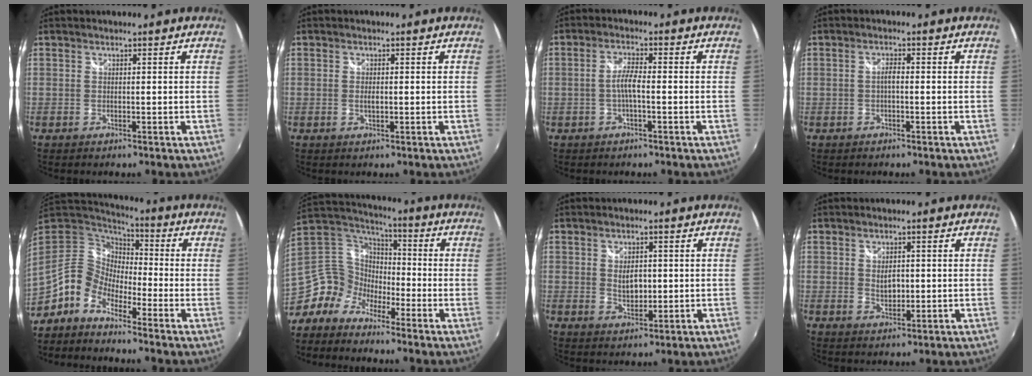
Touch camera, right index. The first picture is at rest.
{"total": 1.2, "force": [-0.2, 0.5, 1.1], "torque": [-0.021, -0.001, -0.004]}
{"total": 3.3, "force": [-1.0, 0.4, 3.1], "torque": [-0.066, 0.006, -0.019]}
{"total": 1.5, "force": [-0.4, 0.4, 1.3], "torque": [-0.026, 0.005, -0.009]}
{"total": 9.1, "force": [-5.5, 6.0, 4.1], "torque": [-0.070, 0.021, -0.124]}
{"total": 10.0, "force": [-7.5, 6.2, 2.3], "torque": [-0.052, 0.031, -0.166]}
{"total": 4.1, "force": [0.4, 2.6, 3.2], "torque": [-0.050, -0.002, 0.008]}
{"total": 3.2, "force": [0.2, 2.1, 2.4], "torque": [-0.037, -0.001, 0.005]}